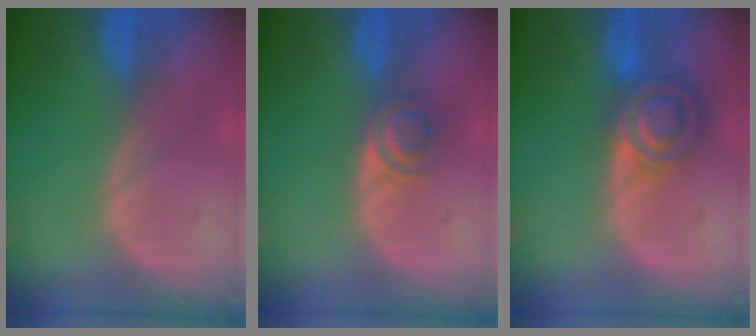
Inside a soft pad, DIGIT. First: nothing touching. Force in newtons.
{"total": 3.1, "press": 2.9, "slide": 0.8}
{"total": 7.4, "press": 6.3, "slide": 3.9}